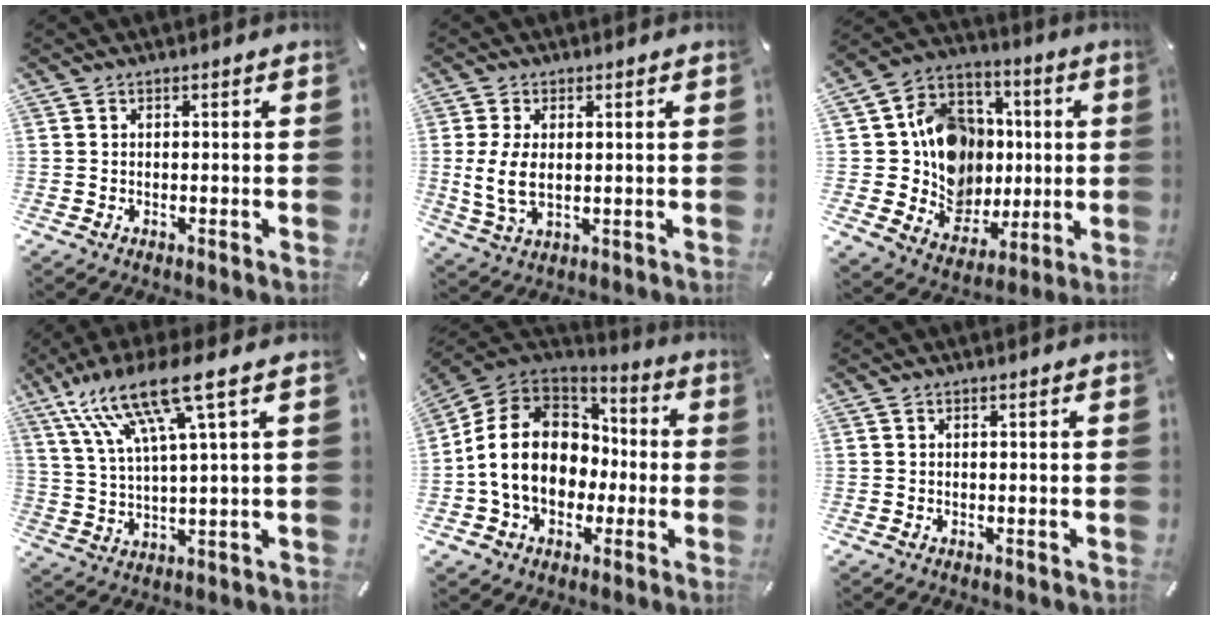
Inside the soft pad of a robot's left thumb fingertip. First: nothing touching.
{"total": 7.2, "force": [0.6, 4.0, 6.0], "torque": [-0.136, -0.006, 0.005]}
{"total": 16.2, "force": [0.7, 14.9, 6.3], "torque": [-0.118, -0.014, 0.035]}
{"total": 15.8, "force": [8.8, 2.8, 12.8], "torque": [-0.272, -0.032, 0.142]}
{"total": 16.7, "force": [-1.8, 13.9, 9.1], "torque": [-0.184, 0.025, -0.027]}
{"total": 0.0}